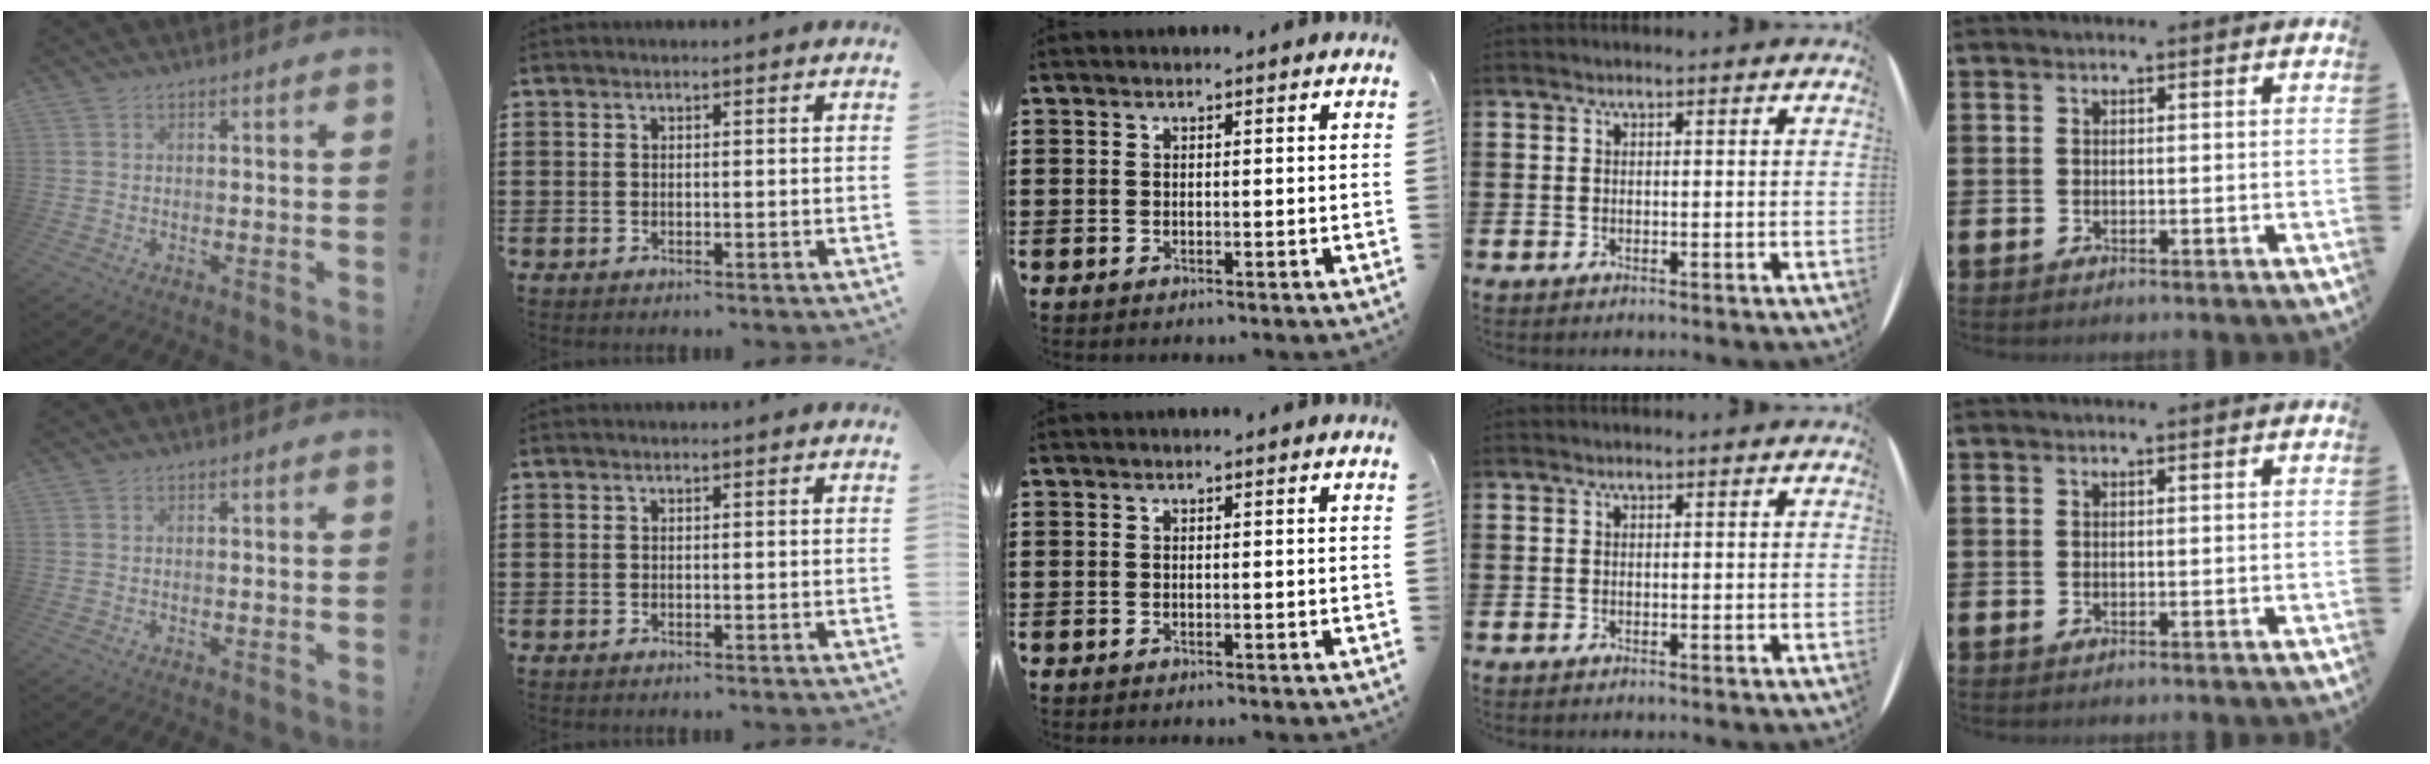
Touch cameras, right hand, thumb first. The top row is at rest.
{}